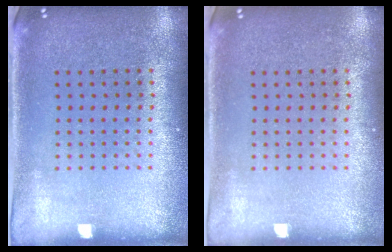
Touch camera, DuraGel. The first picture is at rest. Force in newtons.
{"total": 0.0}